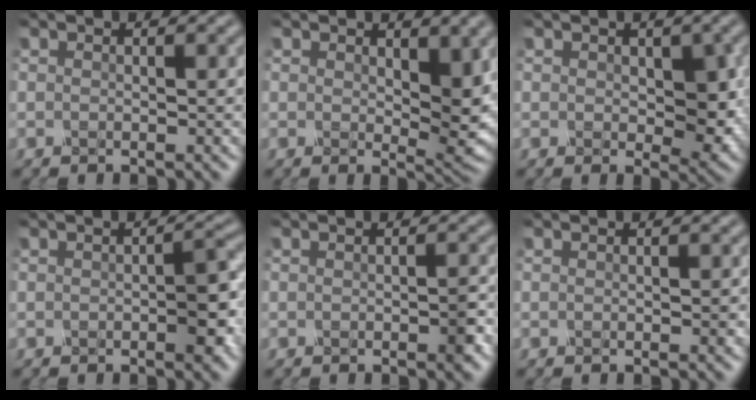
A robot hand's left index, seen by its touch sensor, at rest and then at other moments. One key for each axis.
{"total": 5.1, "fx": 0.7, "fy": 2.2, "fz": 4.6, "tx": -0.087, "ty": -0.007, "tz": 0.023}
{"total": 4.0, "fx": -0.2, "fy": 2.2, "fz": 3.3, "tx": -0.057, "ty": -0.005, "tz": 0.006}
{"total": 2.8, "fx": -1.2, "fy": 0.4, "fz": 2.5, "tx": -0.052, "ty": 0.000, "tz": -0.012}
{"total": 1.7, "fx": -1.1, "fy": 0.1, "fz": 1.3, "tx": -0.031, "ty": -0.001, "tz": -0.008}
{"total": 0.7, "fx": -0.3, "fy": 0.1, "fz": 0.6, "tx": -0.009, "ty": 0.002, "tz": 0.003}